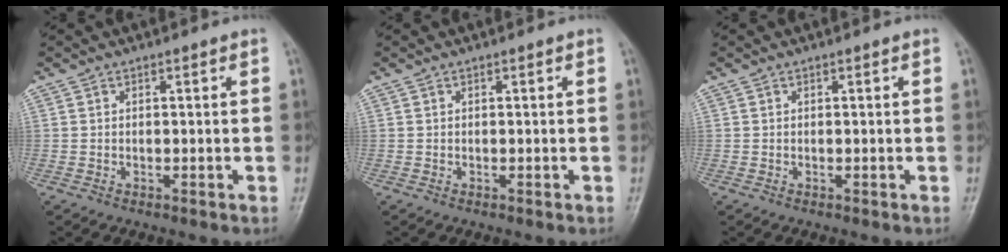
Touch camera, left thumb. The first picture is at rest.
{"total": 0.0}
{"total": 0.0}